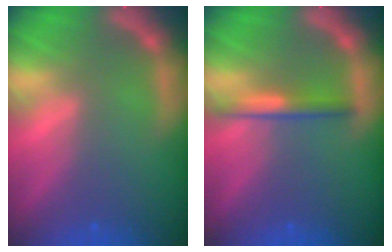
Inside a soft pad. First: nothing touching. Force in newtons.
{"total": 2.4}